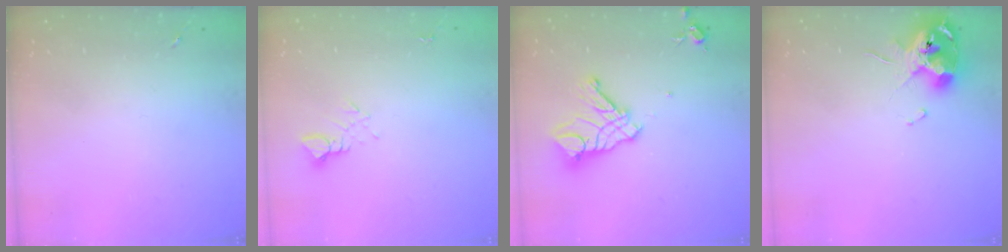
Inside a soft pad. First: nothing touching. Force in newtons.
{"total": 3.9, "press": 3.9, "slide": 0.3}
{"total": 14.6, "press": 14.6, "slide": 1.5}
{"total": 11.9, "press": 11.8, "slide": 1.4}